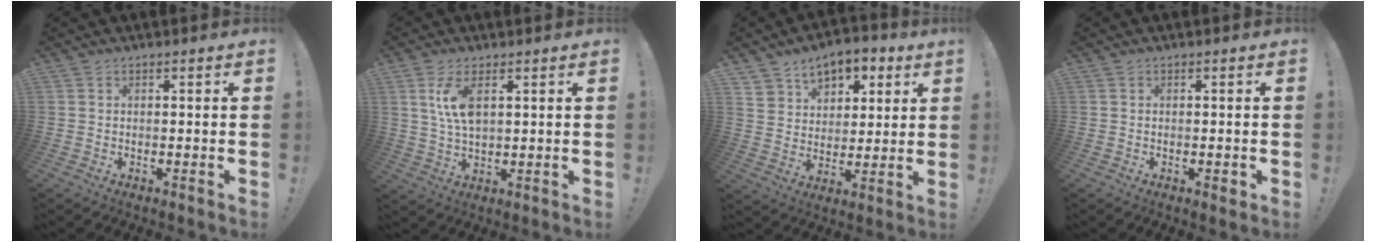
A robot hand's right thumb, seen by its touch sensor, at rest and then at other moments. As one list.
[{"total": 8.1, "force": [2.8, 3.4, 6.8], "torque": [-0.138, -0.008, 0.046]}, {"total": 9.3, "force": [5.8, 6.8, 2.7], "torque": [-0.036, -0.037, 0.113]}, {"total": 1.3, "force": [-0.4, 0.5, 1.2], "torque": [-0.009, -0.002, -0.007]}]